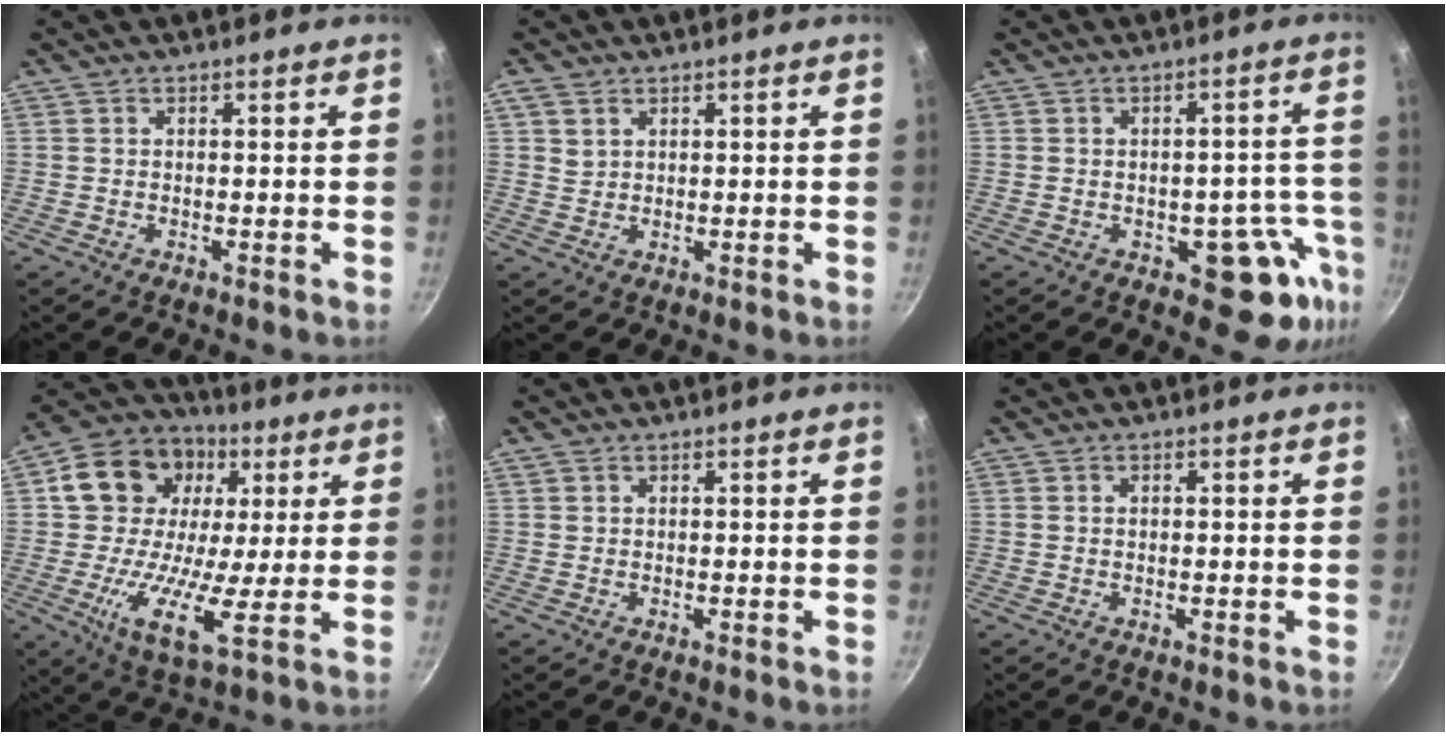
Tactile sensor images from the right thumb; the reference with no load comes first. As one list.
[{"total": 2.3, "force": [1.3, 1.6, 1.1], "torque": [-0.017, -0.003, 0.025]}, {"total": 11.3, "force": [-4.6, 6.7, 7.9], "torque": [-0.020, 0.033, -0.052]}, {"total": 20.1, "force": [3.1, 13.7, 14.3], "torque": [-0.233, 0.004, 0.032]}, {"total": 0.5, "force": [0.3, 0.4, 0.1], "torque": [-0.002, 0.002, 0.004]}, {"total": 0.5, "force": [0.1, 0.4, 0.3], "torque": [-0.006, 0.002, 0.003]}]